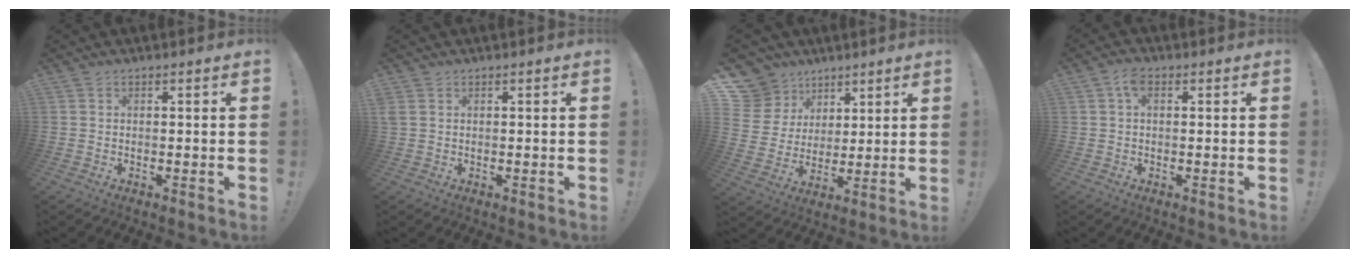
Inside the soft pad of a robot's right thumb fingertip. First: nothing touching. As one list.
[{"total": 1.2, "force": [0.5, 0.6, 0.9], "torque": [-0.019, 0.002, 0.010]}, {"total": 10.3, "force": [5.6, 8.4, 2.0], "torque": [-0.036, -0.043, 0.119]}, {"total": 3.6, "force": [1.1, 1.8, 2.9], "torque": [-0.054, 0.006, 0.019]}]